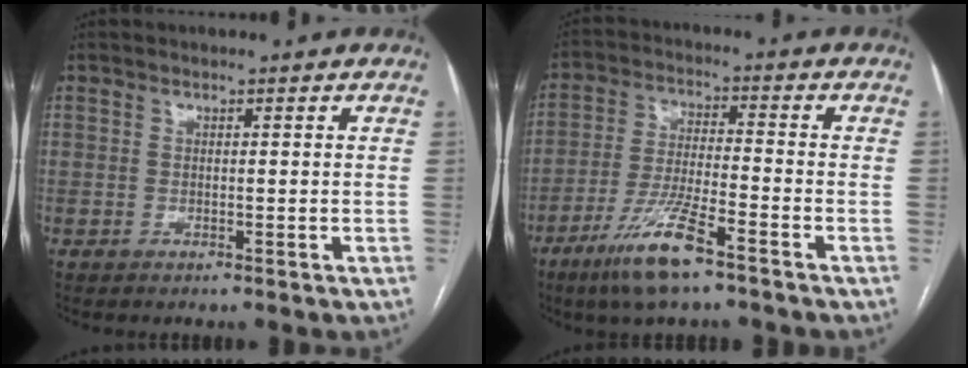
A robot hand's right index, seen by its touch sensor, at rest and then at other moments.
{"total": 10.3, "force": [-6.6, 1.1, 7.8], "torque": [-0.159, -0.023, -0.125]}